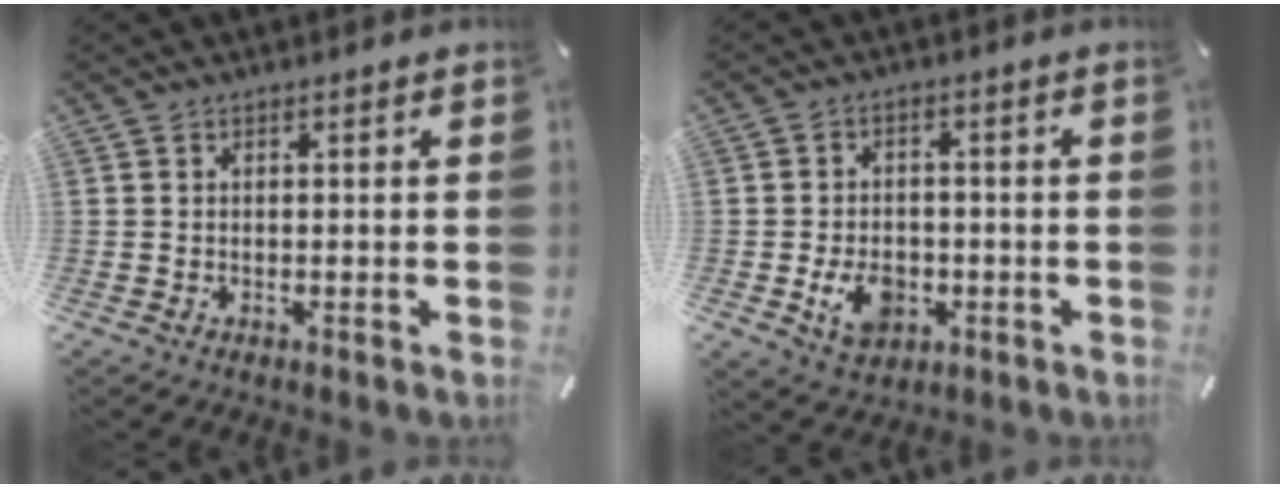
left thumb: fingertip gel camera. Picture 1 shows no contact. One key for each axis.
{"total": 8.0, "fx": -2.3, "fy": 5.9, "fz": 4.8, "tx": -0.088, "ty": 0.004, "tz": -0.042}